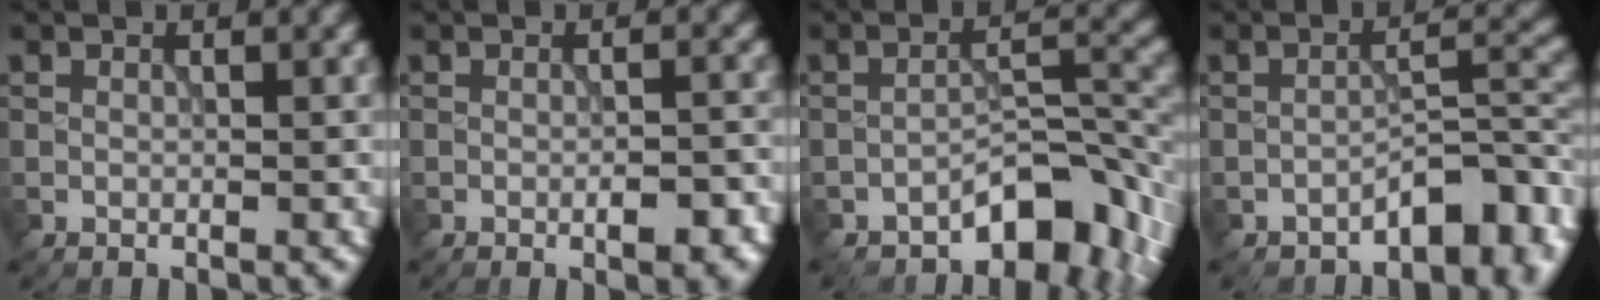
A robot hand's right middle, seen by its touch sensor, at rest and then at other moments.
{"total": 2.9, "force": [-1.1, 0.9, 2.5], "torque": [-0.037, 0.001, -0.013]}
{"total": 6.7, "force": [-4.3, 2.6, 4.4], "torque": [-0.051, 0.012, -0.067]}
{"total": 5.1, "force": [-3.4, 1.9, 3.4], "torque": [-0.039, 0.011, -0.054]}